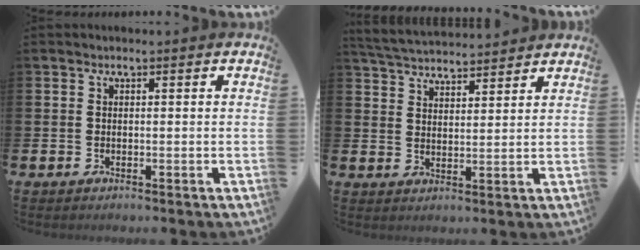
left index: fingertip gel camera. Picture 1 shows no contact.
{"total": 4.6, "force": [4.5, 0.6, 0.2], "torque": [-0.020, -0.028, 0.080]}